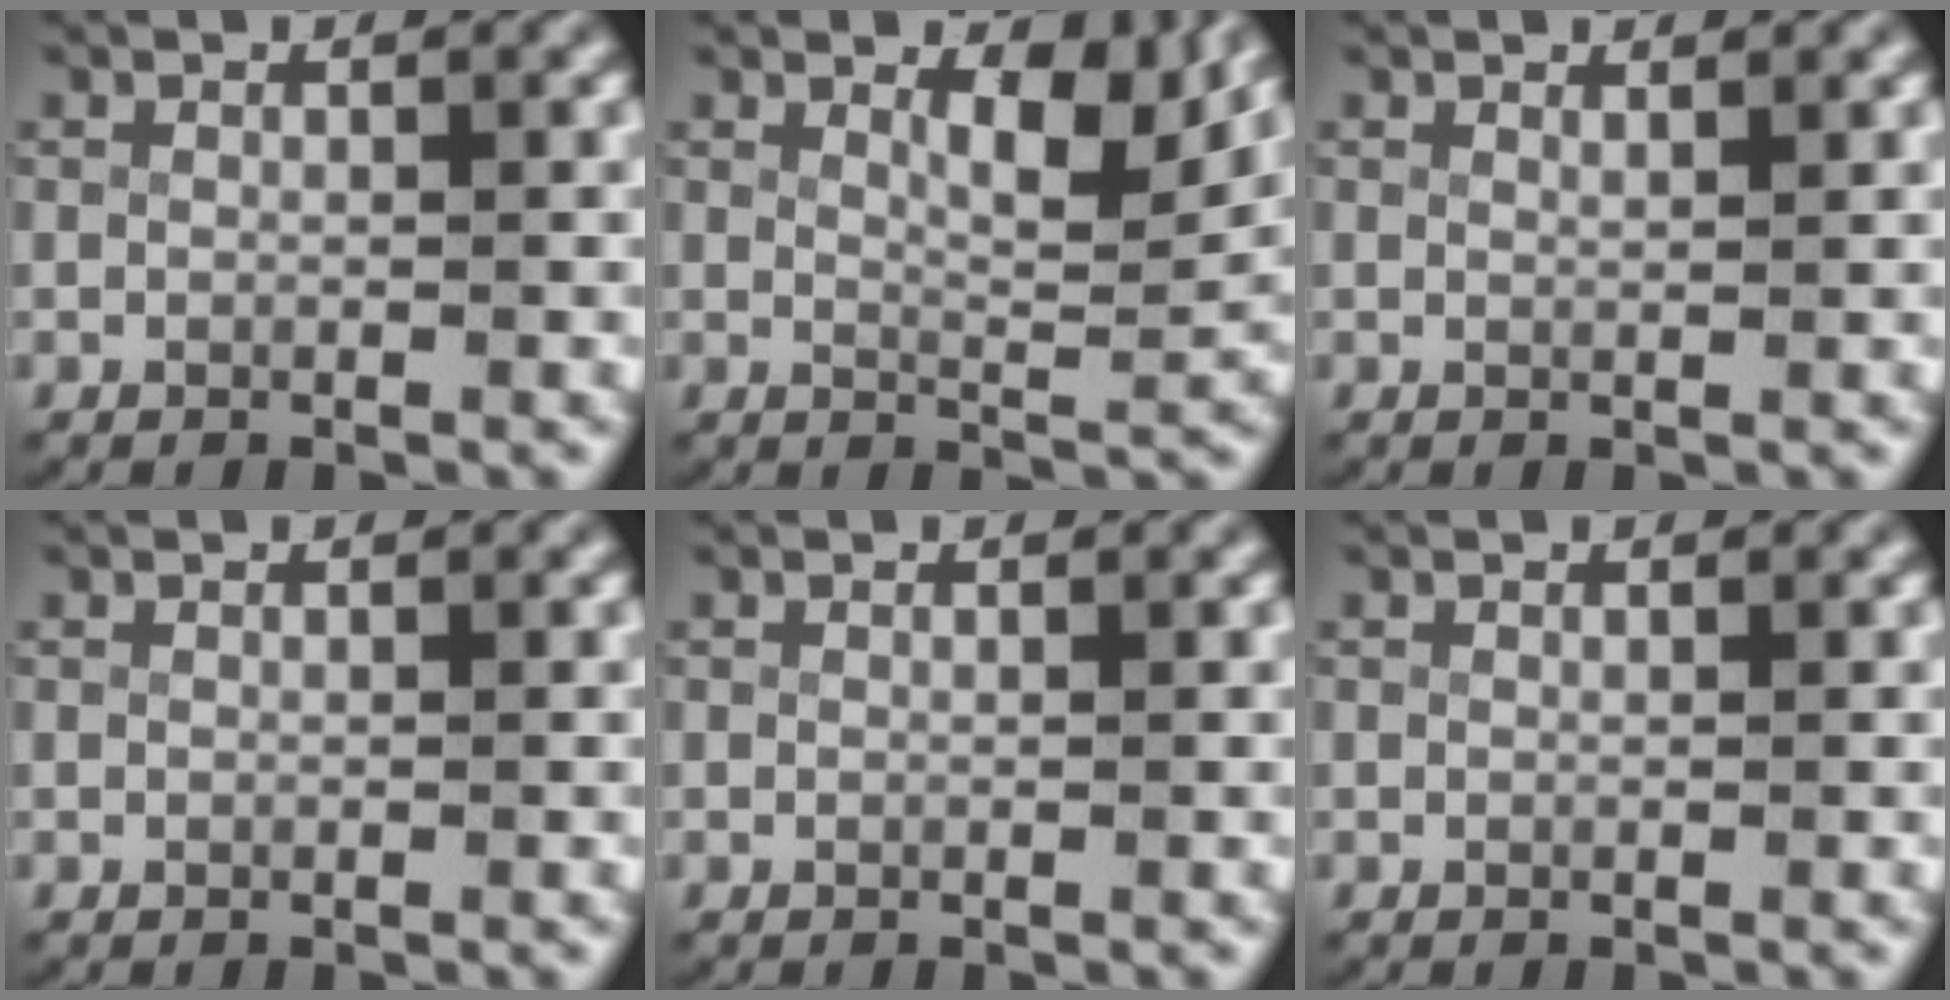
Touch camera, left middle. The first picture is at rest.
{"total": 4.4, "force": [3.1, 1.5, 2.8], "torque": [-0.036, -0.010, 0.046]}
{"total": 0.7, "force": [0.7, 0.1, 0.0], "torque": [0.000, -0.003, 0.013]}
{"total": 0.0}
{"total": 0.0}
{"total": 0.0}